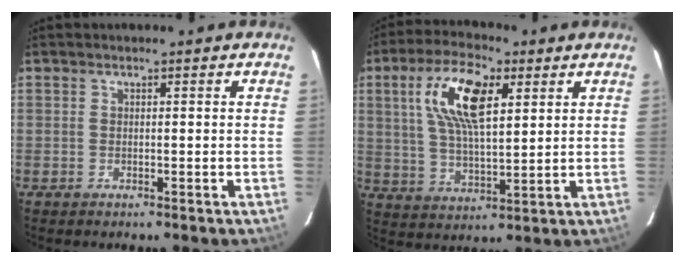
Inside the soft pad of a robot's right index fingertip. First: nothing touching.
{"total": 13.0, "force": [4.8, 5.1, 10.9], "torque": [-0.211, 0.018, 0.091]}